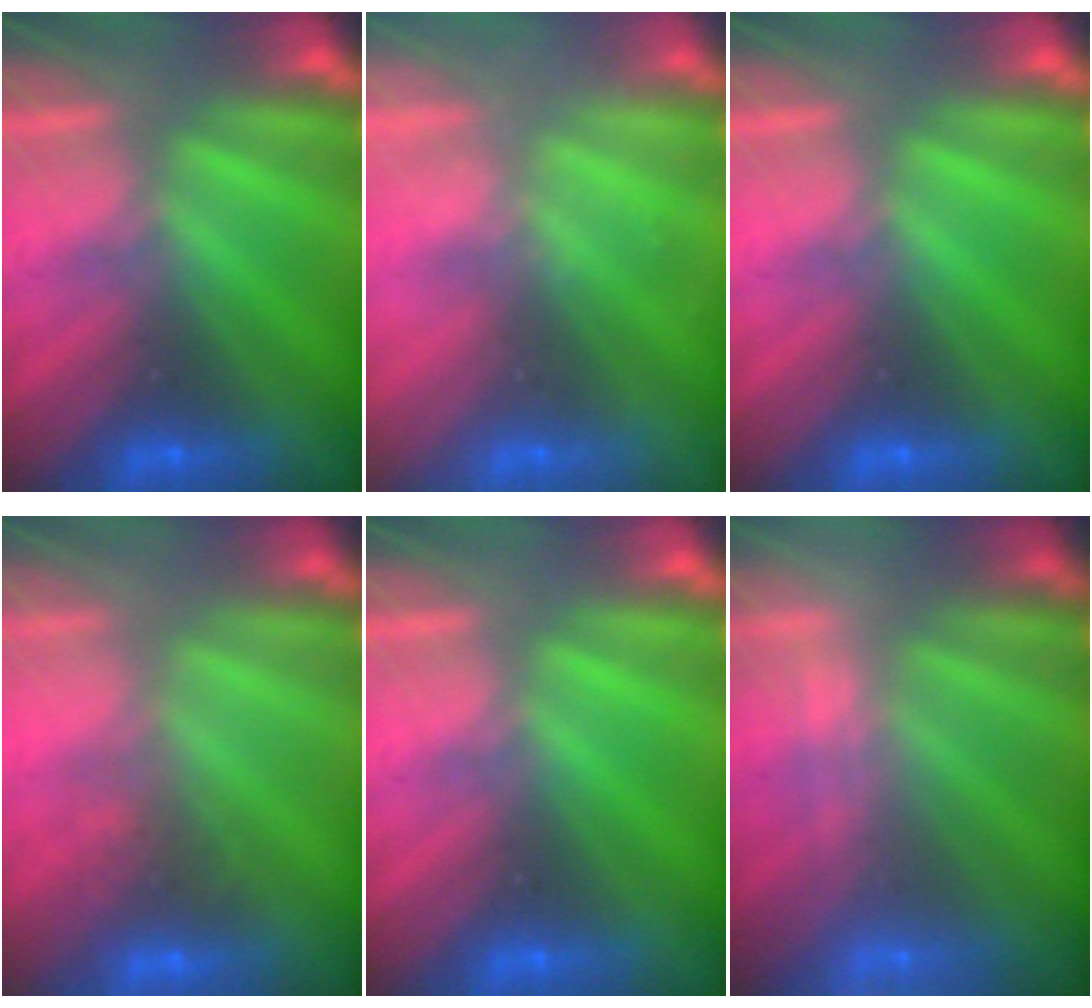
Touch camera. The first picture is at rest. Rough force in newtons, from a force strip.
{"total": 2.3}
{"total": 0.0}
{"total": 2.8}
{"total": 0.0}
{"total": 2.0}